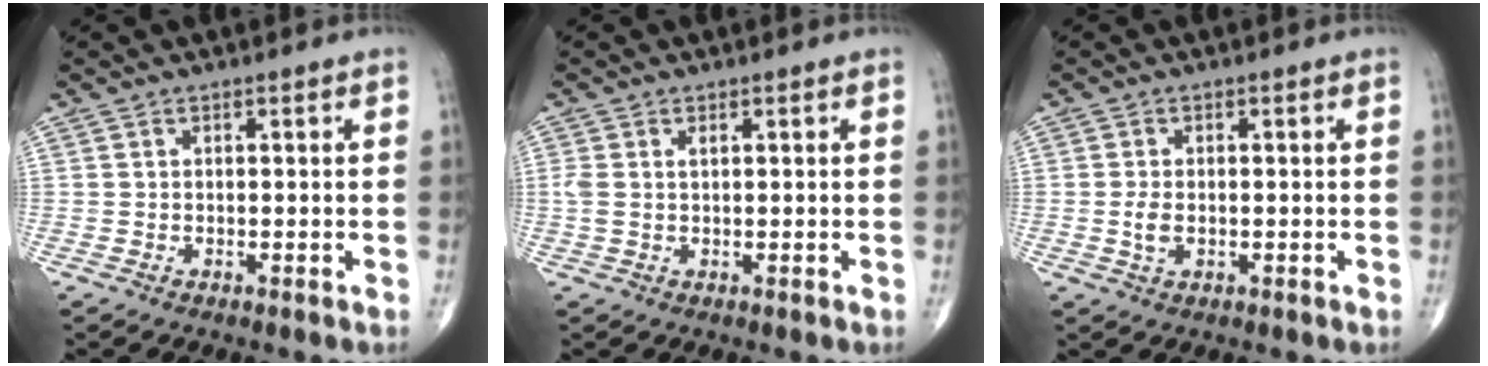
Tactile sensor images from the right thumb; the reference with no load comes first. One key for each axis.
{"total": 2.2, "fx": 0.6, "fy": 1.1, "fz": 1.8, "tx": -0.057, "ty": 0.012, "tz": 0.016}
{"total": 2.7, "fx": -0.3, "fy": 1.5, "fz": 2.2, "tx": -0.048, "ty": -0.004, "tz": -0.006}